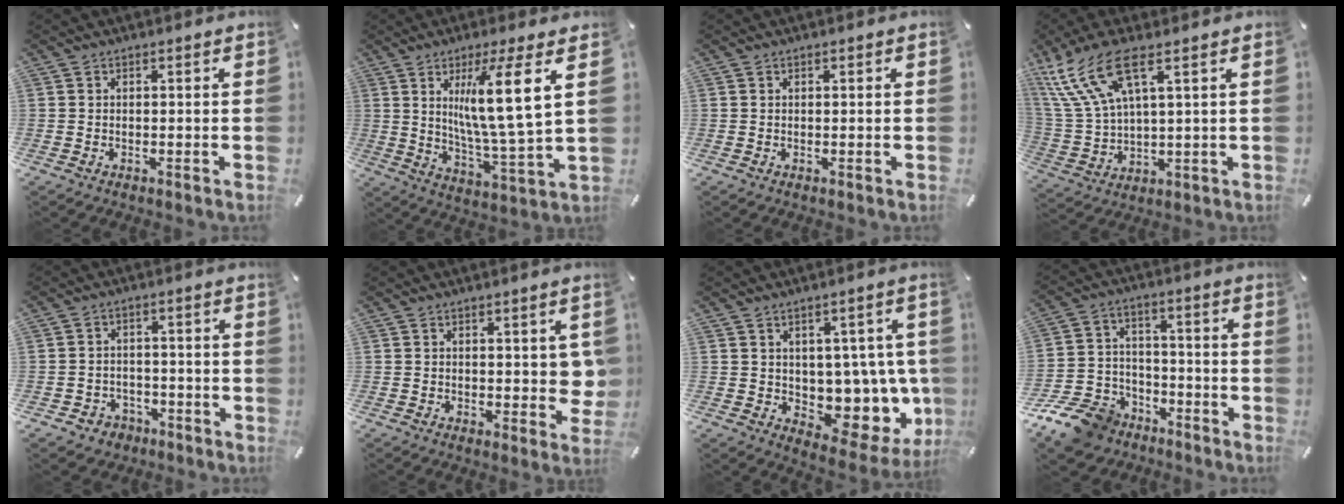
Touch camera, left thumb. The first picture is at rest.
{"total": 14.7, "force": [5.8, 1.0, 13.5], "torque": [-0.249, -0.027, 0.078]}
{"total": 0.0}
{"total": 14.5, "force": [7.5, 5.4, 11.2], "torque": [-0.260, -0.026, 0.131]}
{"total": 4.1, "force": [-2.0, 3.6, 0.5], "torque": [-0.015, 0.009, -0.038]}
{"total": 4.7, "force": [1.4, 3.0, 3.3], "torque": [-0.023, -0.006, 0.022]}
{"total": 8.5, "force": [1.9, 6.7, 5.0], "torque": [-0.053, -0.037, 0.048]}
{"total": 13.3, "force": [-9.3, 8.5, 4.2], "torque": [-0.081, 0.068, -0.165]}